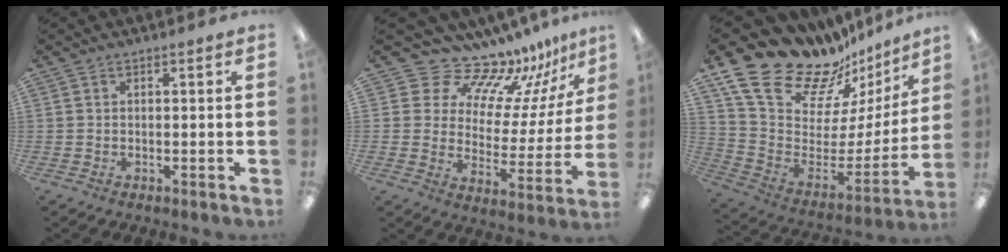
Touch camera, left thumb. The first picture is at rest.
{"total": 14.8, "force": [13.2, 6.1, 2.8], "torque": [-0.057, -0.127, 0.232]}
{"total": 23.3, "force": [18.5, 10.5, 9.5], "torque": [-0.148, -0.148, 0.343]}